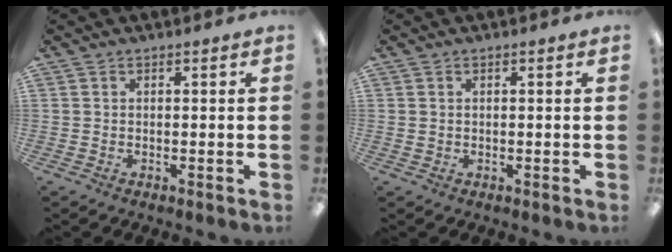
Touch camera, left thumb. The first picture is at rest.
{"total": 0.6, "force": [0.2, 0.5, 0.1], "torque": [-0.004, 0.005, 0.003]}